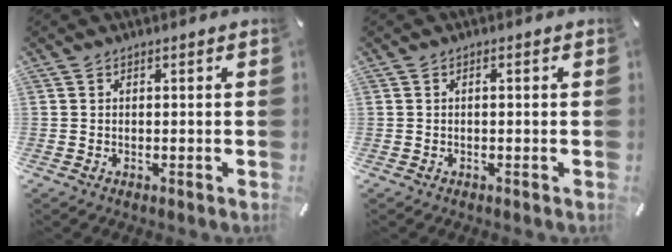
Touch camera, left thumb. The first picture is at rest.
{"total": 1.0, "force": [-0.1, 0.2, 1.0], "torque": [-0.018, -0.001, -0.001]}